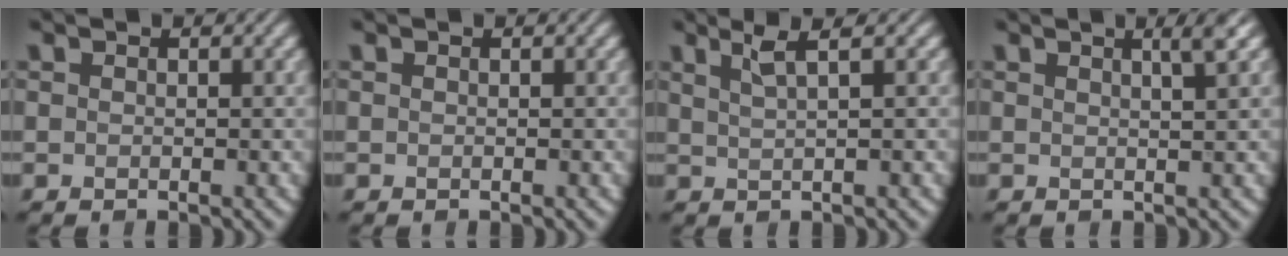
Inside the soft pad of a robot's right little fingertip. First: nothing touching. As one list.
[{"total": 0.0}, {"total": 2.8, "force": [1.7, 0.6, 2.1], "torque": [-0.029, 0.011, 0.028]}, {"total": 2.4, "force": [1.4, 0.4, 1.9], "torque": [-0.020, 0.008, 0.015]}]